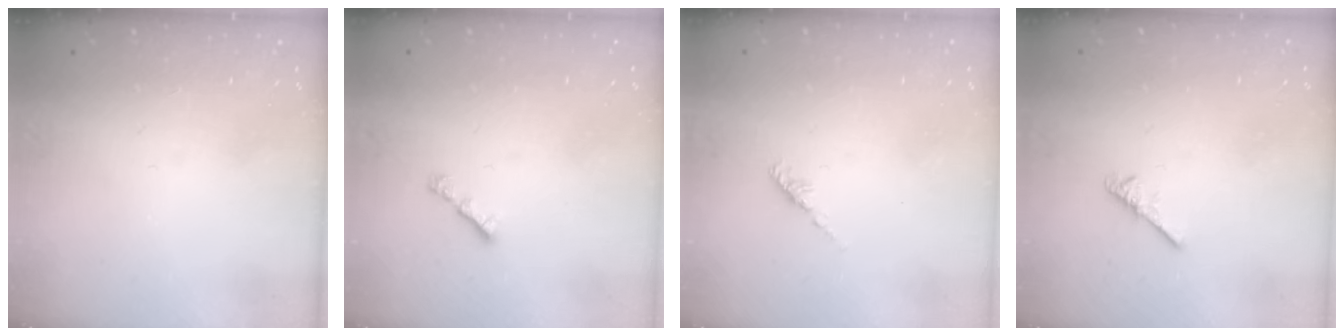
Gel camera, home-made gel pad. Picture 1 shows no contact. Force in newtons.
{"total": 1.9, "press": 1.8, "slide": 0.6}
{"total": 2.2, "press": 2.1, "slide": 0.6}
{"total": 2.6, "press": 2.5, "slide": 0.5}